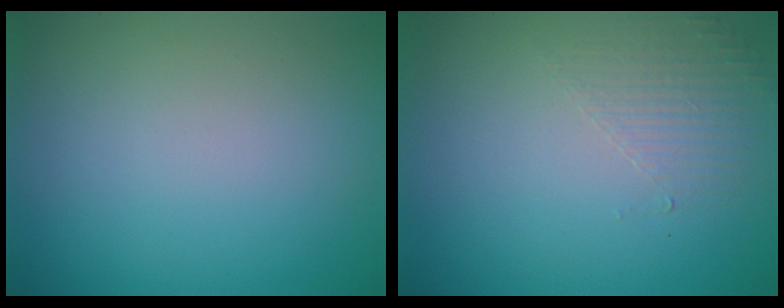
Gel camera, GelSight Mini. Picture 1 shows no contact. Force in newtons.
{"total": 1.6, "press": 0.4, "slide": 1.5}